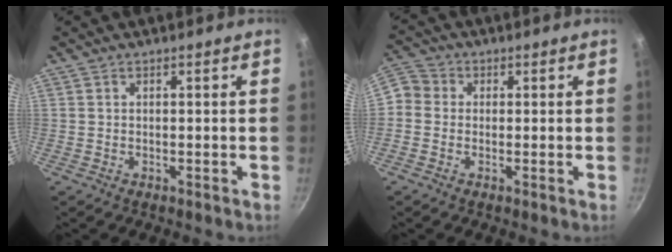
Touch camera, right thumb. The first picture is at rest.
{"total": 6.4, "force": [-0.4, 5.9, 2.5], "torque": [-0.046, 0.021, -0.027]}